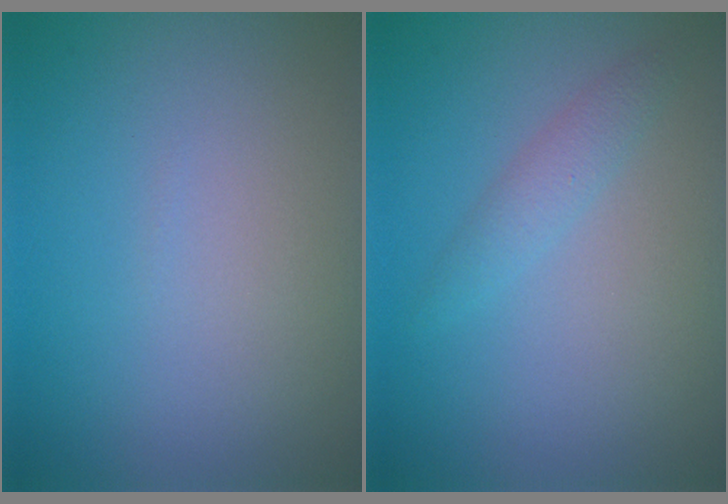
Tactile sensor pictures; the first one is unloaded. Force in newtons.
{"total": 1.5, "press": 1.5, "slide": 0.0}